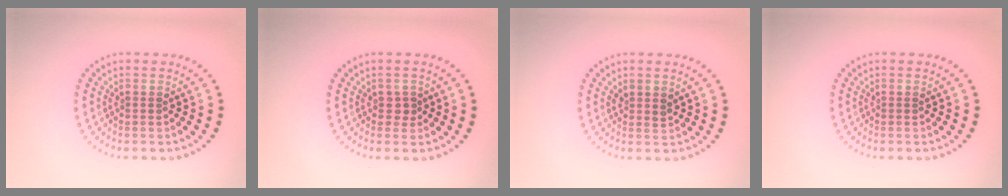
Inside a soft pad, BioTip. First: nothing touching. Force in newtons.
{"total": 0.9, "press": 0.9, "slide": 0.2}
{"total": 1.1, "press": 0.9, "slide": 0.6}
{"total": 0.0}